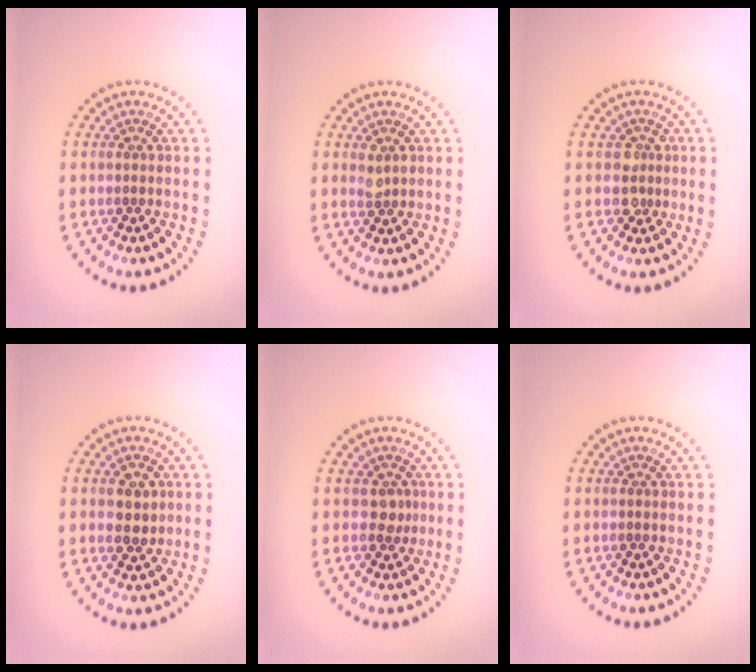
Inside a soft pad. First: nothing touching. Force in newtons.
{"total": 1.1, "press": 1.1, "slide": 0.3}
{"total": 1.9, "press": 1.5, "slide": 1.1}
{"total": 2.6, "press": 2.6, "slide": 0.6}
{"total": 1.3, "press": 1.1, "slide": 0.7}
{"total": 0.0}